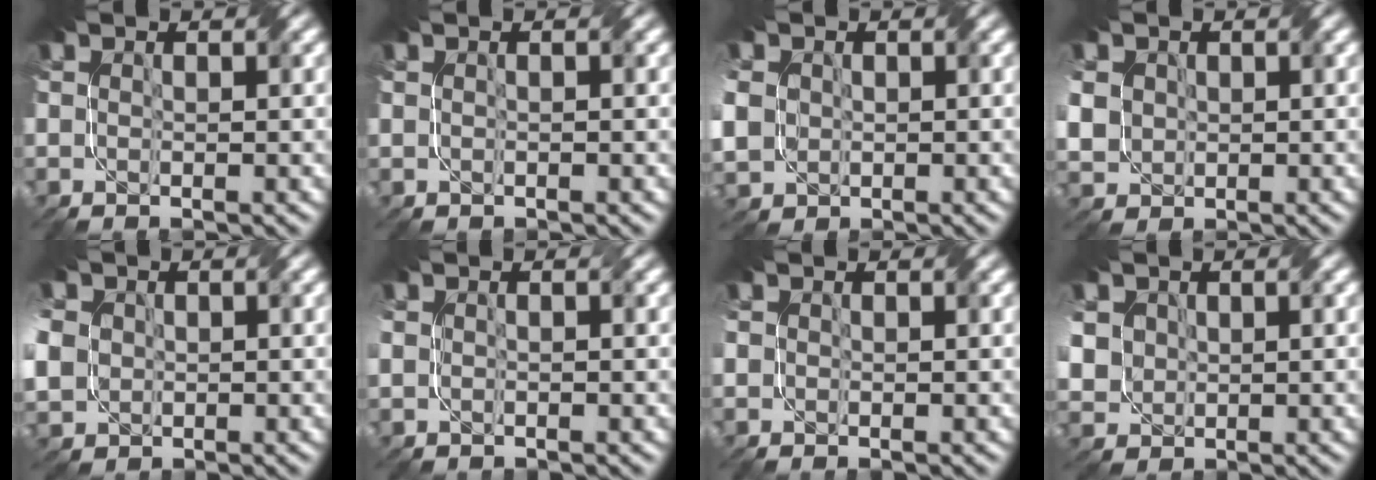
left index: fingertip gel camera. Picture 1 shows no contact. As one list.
[{"total": 0.0}, {"total": 5.5, "force": [0.4, 4.8, 2.6], "torque": [-0.083, 0.007, -0.005]}, {"total": 5.0, "force": [1.1, 4.4, 2.1], "torque": [-0.074, 0.022, 0.017]}, {"total": 6.0, "force": [0.2, 5.2, 2.9], "torque": [-0.089, 0.007, -0.009]}, {"total": 0.7, "force": [0.3, 0.6, 0.4], "torque": [-0.006, 0.001, 0.006]}, {"total": 0.7, "force": [0.1, 0.7, 0.0], "torque": [0.004, 0.000, 0.000]}, {"total": 5.6, "force": [1.7, 4.7, 2.4], "torque": [-0.069, 0.028, 0.028]}]